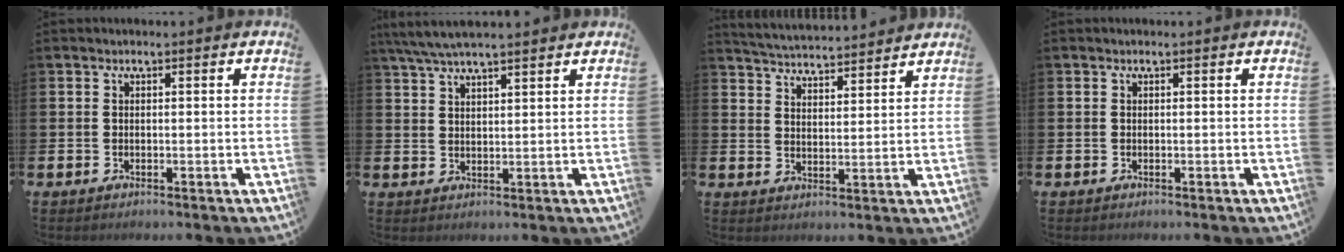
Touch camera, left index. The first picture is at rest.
{"total": 5.2, "force": [4.7, 0.7, 2.2], "torque": [-0.056, -0.009, 0.087]}
{"total": 4.8, "force": [4.8, 0.2, 0.1], "torque": [-0.014, -0.036, 0.083]}
{"total": 0.0}